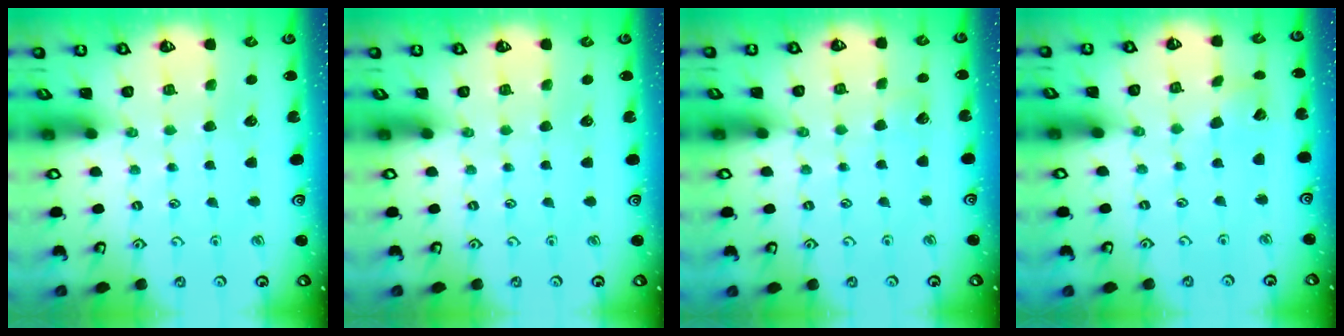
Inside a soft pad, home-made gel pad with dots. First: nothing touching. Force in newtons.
{"total": 0.0}
{"total": 1.8, "press": 1.8, "slide": 0.2}
{"total": 6.5, "press": 6.5, "slide": 0.5}